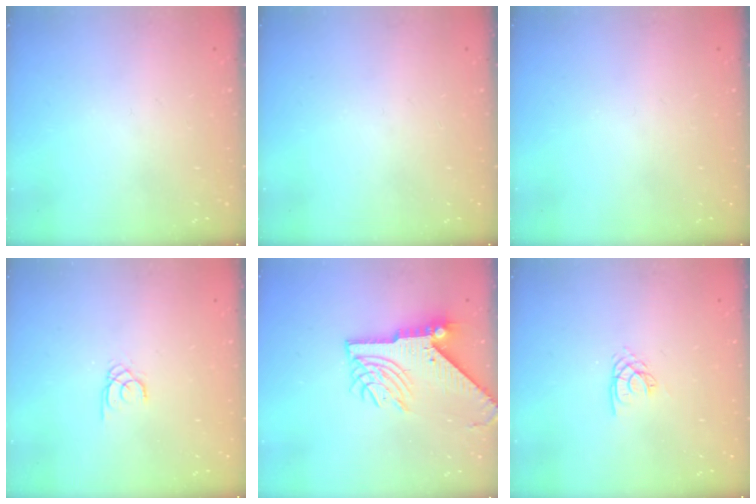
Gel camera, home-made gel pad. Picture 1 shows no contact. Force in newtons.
{"total": 0.0}
{"total": 0.0}
{"total": 1.3, "press": 1.3, "slide": 0.1}
{"total": 11.2, "press": 11.1, "slide": 1.3}
{"total": 2.1, "press": 2.1, "slide": 0.3}